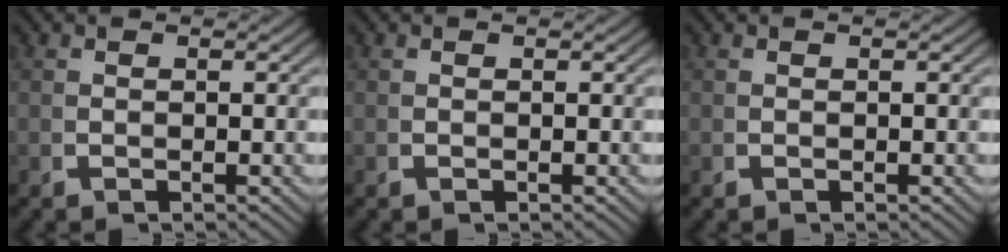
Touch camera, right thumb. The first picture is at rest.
{"total": 0.0}
{"total": 0.0}